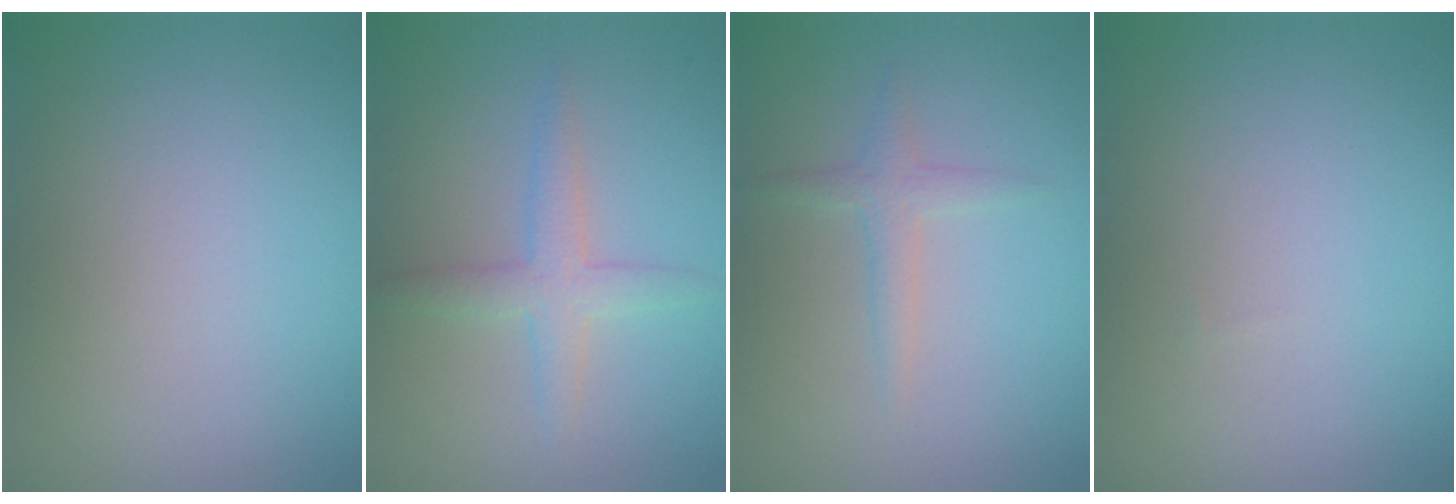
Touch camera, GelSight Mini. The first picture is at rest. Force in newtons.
{"total": 2.4, "press": 2.4, "slide": 0.0}
{"total": 1.5, "press": 1.5, "slide": 0.1}
{"total": 0.0}